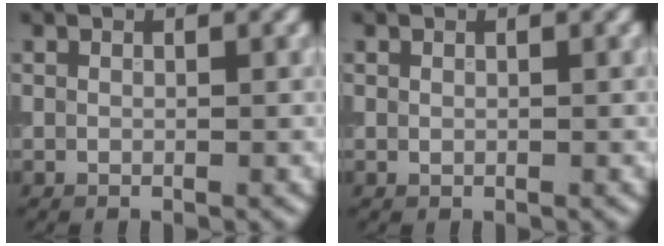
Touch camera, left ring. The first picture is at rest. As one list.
[{"total": 0.0}]